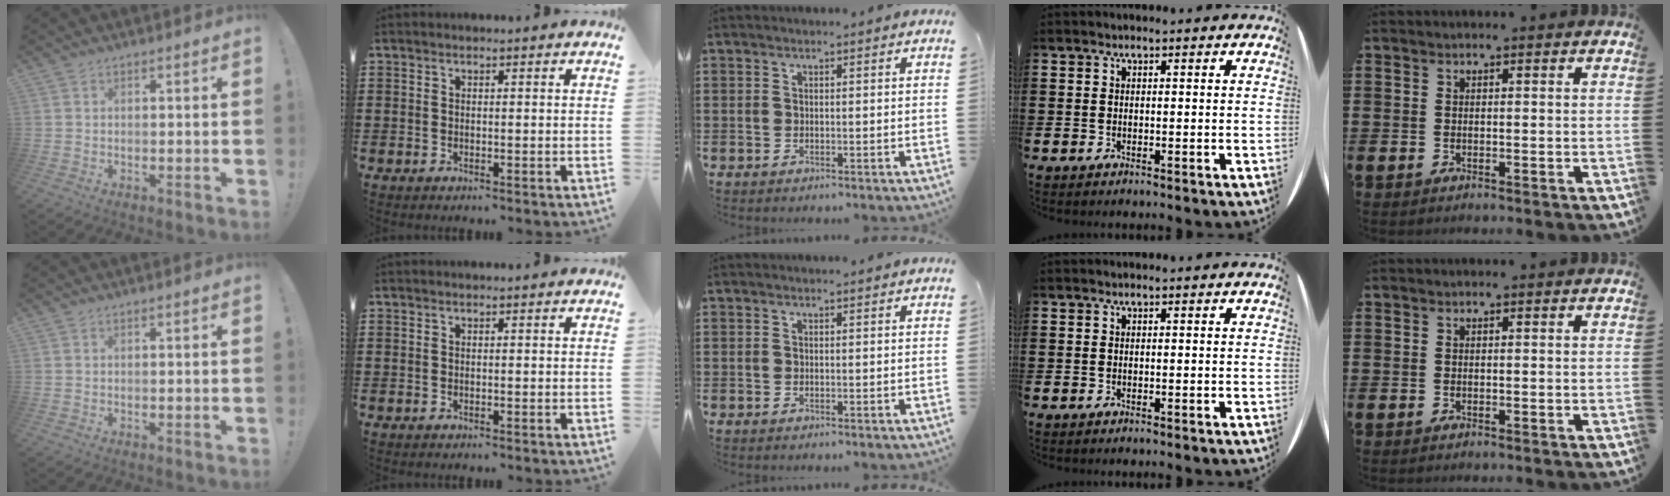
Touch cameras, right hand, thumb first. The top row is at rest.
{}